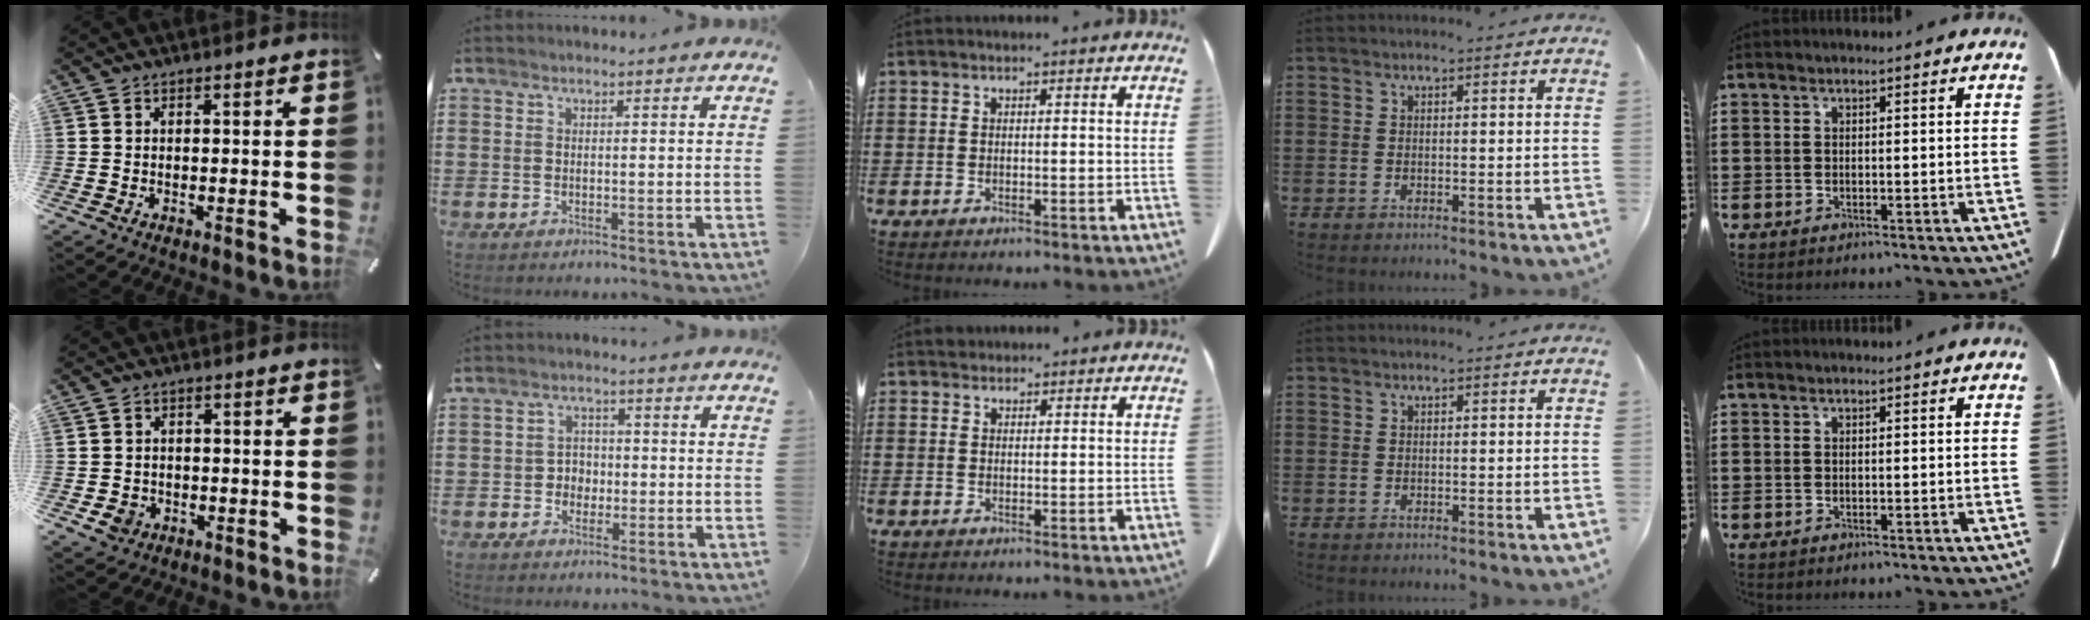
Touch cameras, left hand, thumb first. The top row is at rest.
{"thumb": {"total": 3.9, "force": [-1.4, 3.4, 1.4], "torque": [-0.020, 0.001, -0.026]}, "index": {"total": 3.0, "force": [-0.8, 2.6, 1.2], "torque": [-0.031, 0.007, -0.021]}, "middle": {"total": 1.0, "force": [0.9, 0.5, 0.0], "torque": [-0.002, 0.001, 0.020]}}